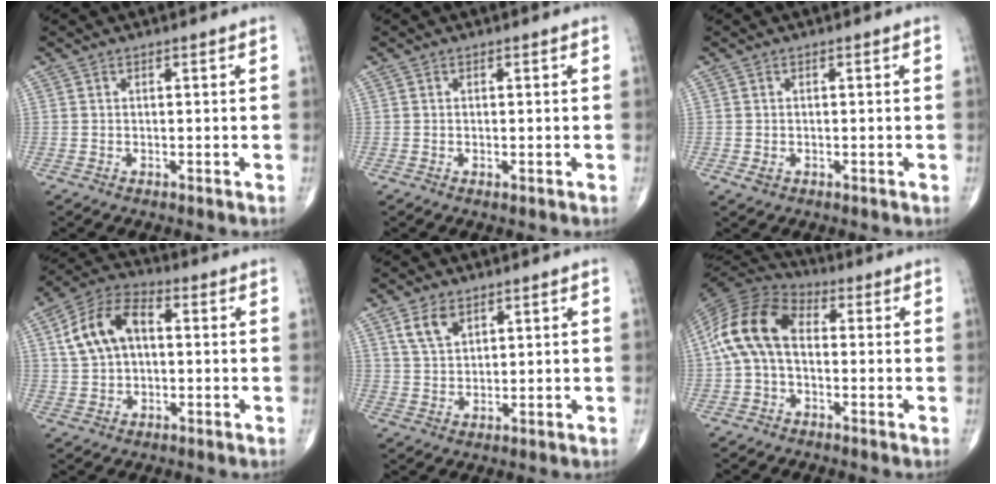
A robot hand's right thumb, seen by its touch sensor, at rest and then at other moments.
{"total": 0.6, "force": [-0.2, 0.2, 0.5], "torque": [-0.013, -0.004, -0.004]}
{"total": 1.3, "force": [-0.4, 1.0, 0.8], "torque": [-0.015, 0.002, -0.003]}
{"total": 11.8, "force": [2.0, 7.3, 9.1], "torque": [-0.166, 0.028, 0.029]}
{"total": 5.2, "force": [2.9, 3.0, 3.1], "torque": [-0.049, -0.013, 0.060]}
{"total": 13.3, "force": [0.2, 8.4, 10.3], "torque": [-0.200, 0.034, -0.009]}